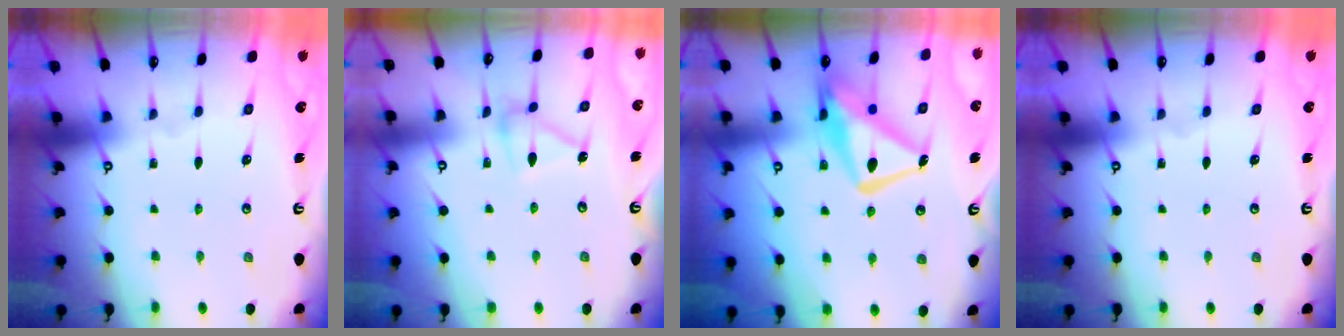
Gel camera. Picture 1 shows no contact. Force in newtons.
{"total": 11.0, "press": 11.0, "slide": 0.5}
{"total": 15.6, "press": 15.5, "slide": 1.4}
{"total": 0.0}